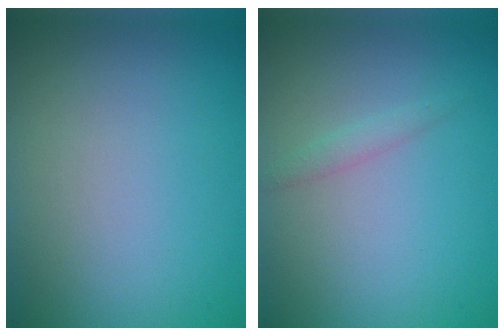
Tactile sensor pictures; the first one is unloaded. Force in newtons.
{"total": 1.0, "press": 1.0, "slide": 0.0}